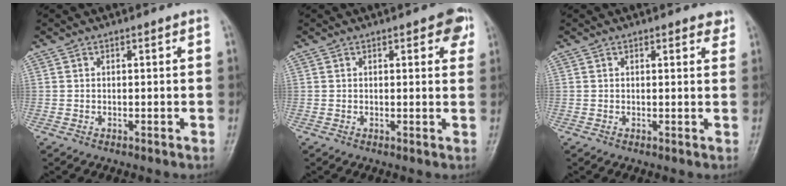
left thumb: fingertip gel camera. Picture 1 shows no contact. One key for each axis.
{"total": 4.6, "fx": 2.2, "fy": 1.9, "fz": 3.6, "tx": -0.023, "ty": -0.004, "tz": 0.018}
{"total": 2.2, "fx": 1.6, "fy": 0.9, "fz": 1.2, "tx": 0.001, "ty": -0.004, "tz": 0.014}